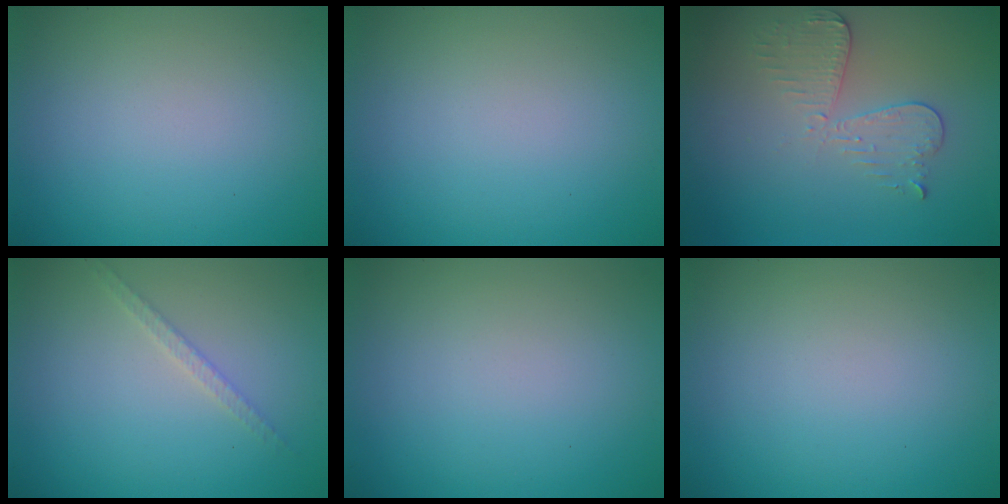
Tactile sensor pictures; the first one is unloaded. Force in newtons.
{"total": 0.0}
{"total": 2.9, "press": 2.7, "slide": 1.2}
{"total": 1.3, "press": 1.3, "slide": 0.2}
{"total": 0.0}
{"total": 0.0}